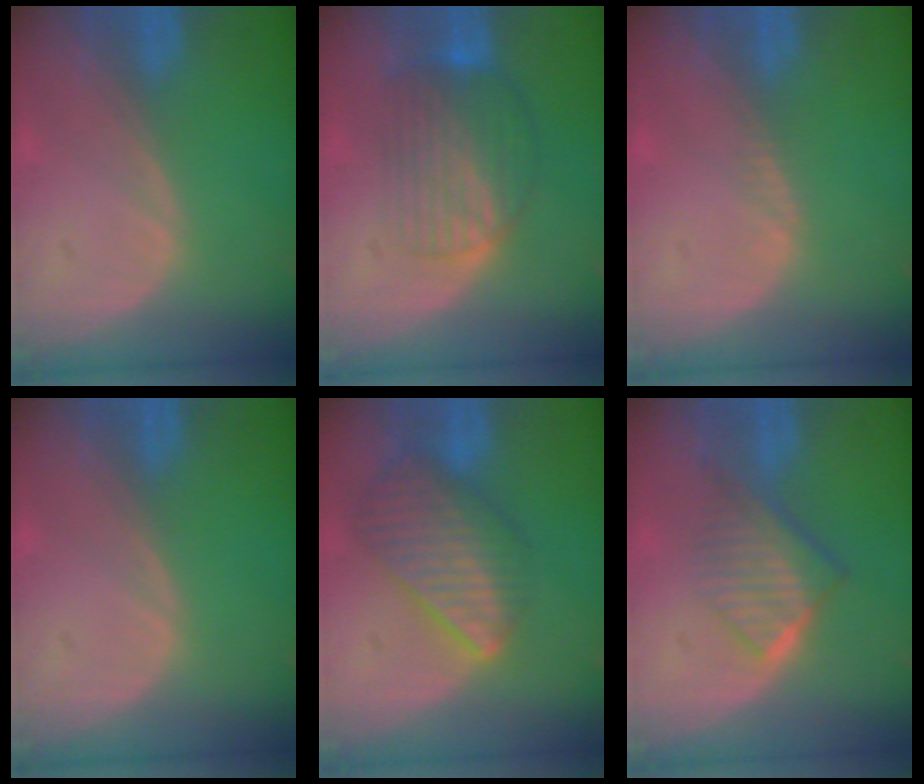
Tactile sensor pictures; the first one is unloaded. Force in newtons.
{"total": 7.4, "press": 6.8, "slide": 2.9}
{"total": 0.7, "press": 0.6, "slide": 0.4}
{"total": 0.0}
{"total": 8.9, "press": 7.8, "slide": 4.3}
{"total": 6.5, "press": 5.5, "slide": 3.5}